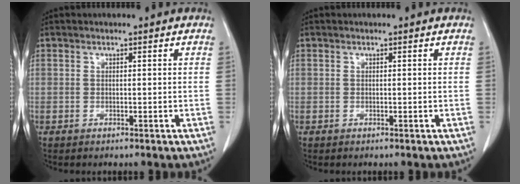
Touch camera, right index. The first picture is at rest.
{"total": 0.0}